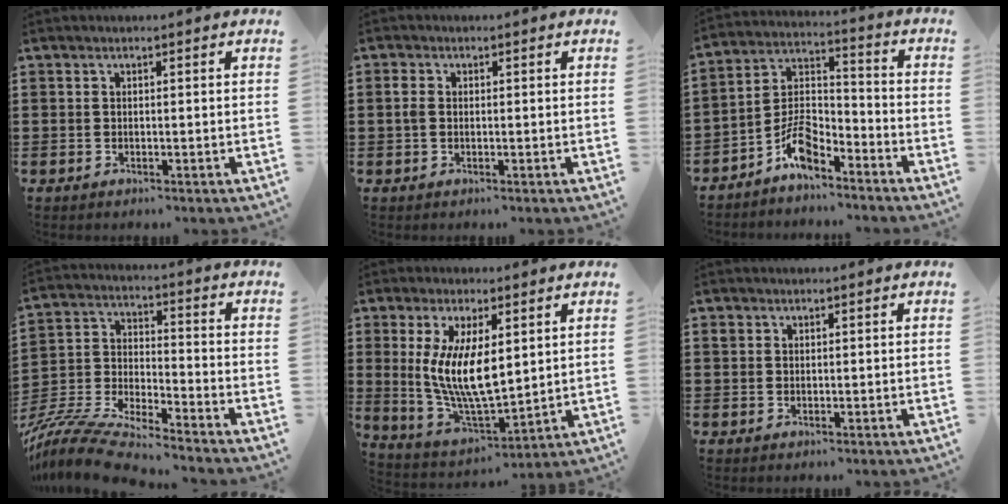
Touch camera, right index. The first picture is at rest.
{"total": 1.6, "force": [0.0, 1.1, 1.2], "torque": [-0.034, 0.003, -0.003]}
{"total": 7.2, "force": [-5.7, 2.4, 3.7], "torque": [-0.084, 0.001, -0.111]}
{"total": 9.1, "force": [-8.7, 0.5, 2.8], "torque": [-0.083, -0.004, -0.182]}
{"total": 10.4, "force": [1.8, 4.0, 9.4], "torque": [-0.191, -0.005, 0.035]}
{"total": 0.9, "force": [0.4, 0.8, 0.1], "torque": [-0.003, 0.004, 0.007]}